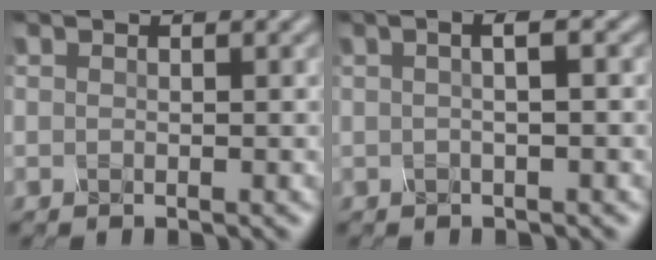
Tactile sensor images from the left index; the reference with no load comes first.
{"total": 3.0, "force": [0.6, 1.1, 2.7], "torque": [-0.022, 0.009, -0.011]}